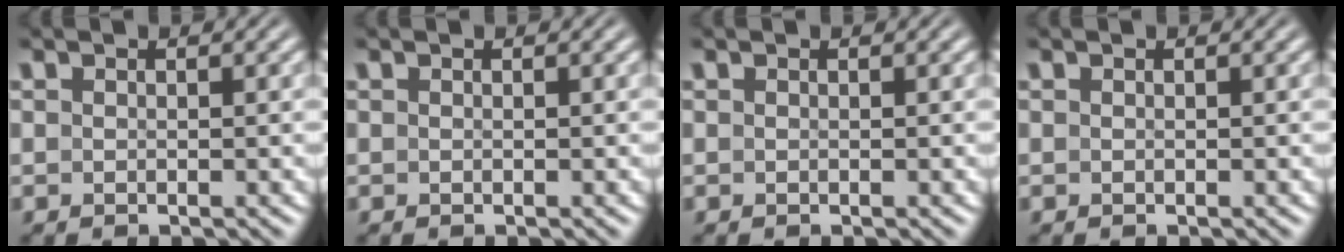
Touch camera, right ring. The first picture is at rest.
{"total": 0.0}
{"total": 0.0}
{"total": 0.0}